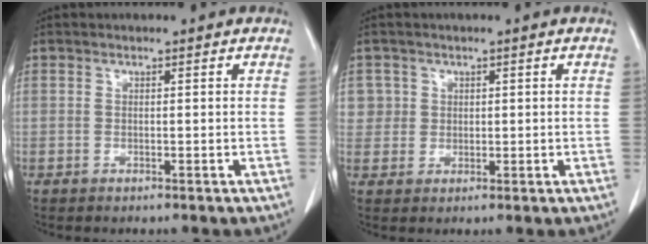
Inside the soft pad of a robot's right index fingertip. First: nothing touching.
{"total": 3.2, "force": [1.1, 3.0, -0.2], "torque": [0.023, 0.002, 0.016]}